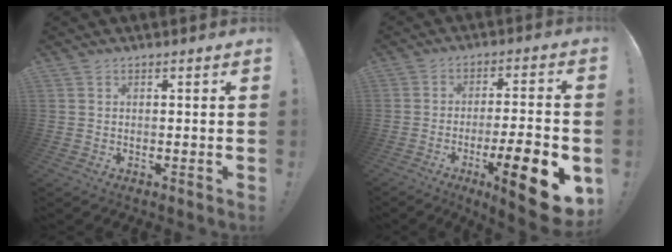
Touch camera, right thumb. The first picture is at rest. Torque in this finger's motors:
{"motor_torque": [0.63, 0.68, 1.47, -1.31, 0.15]}